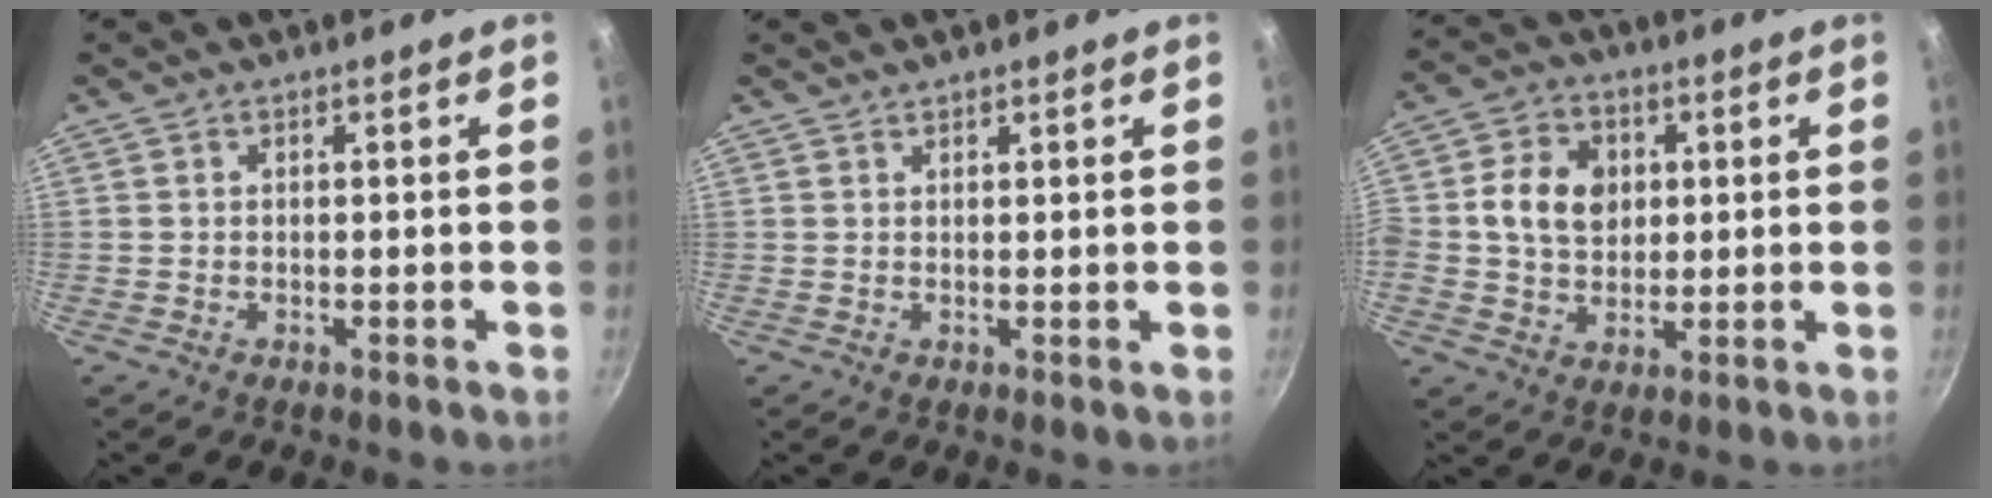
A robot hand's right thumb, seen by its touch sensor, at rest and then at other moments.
{"total": 1.1, "force": [1.0, 0.3, 0.1], "torque": [0.002, -0.006, 0.015]}
{"total": 10.0, "force": [1.4, 8.0, 5.9], "torque": [-0.082, 0.004, 0.012]}